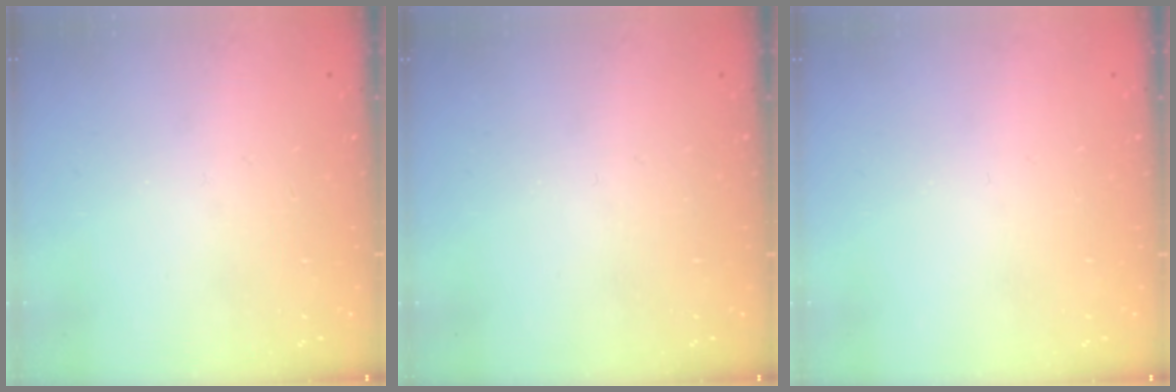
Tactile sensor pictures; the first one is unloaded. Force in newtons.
{"total": 0.0}
{"total": 0.0}